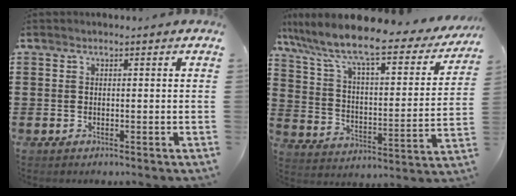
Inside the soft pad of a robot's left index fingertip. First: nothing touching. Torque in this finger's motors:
{"motor_torque": [2.14, 0.00, 0.50, -0.01]}